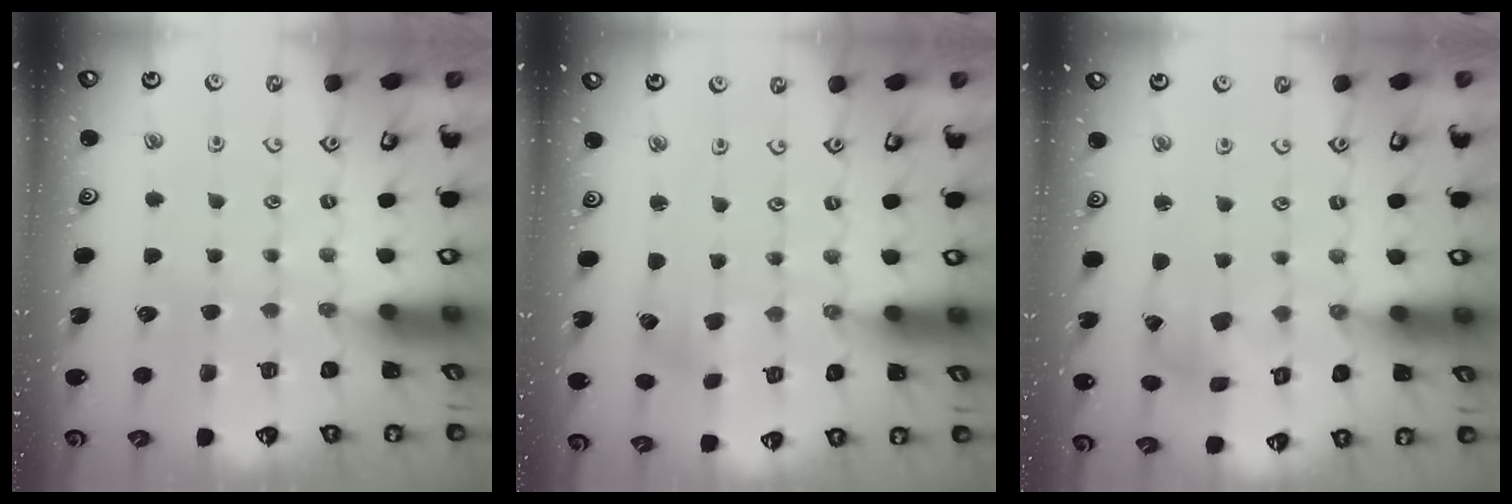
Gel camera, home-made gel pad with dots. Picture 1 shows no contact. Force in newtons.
{"total": 2.2, "press": 2.2, "slide": 0.2}
{"total": 3.8, "press": 3.7, "slide": 0.8}